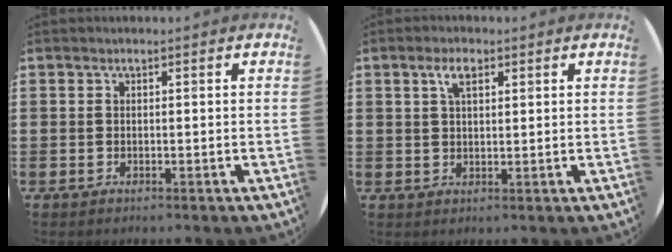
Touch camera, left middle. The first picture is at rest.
{"total": 3.2, "force": [1.9, 1.3, 2.3], "torque": [-0.051, 0.009, 0.032]}